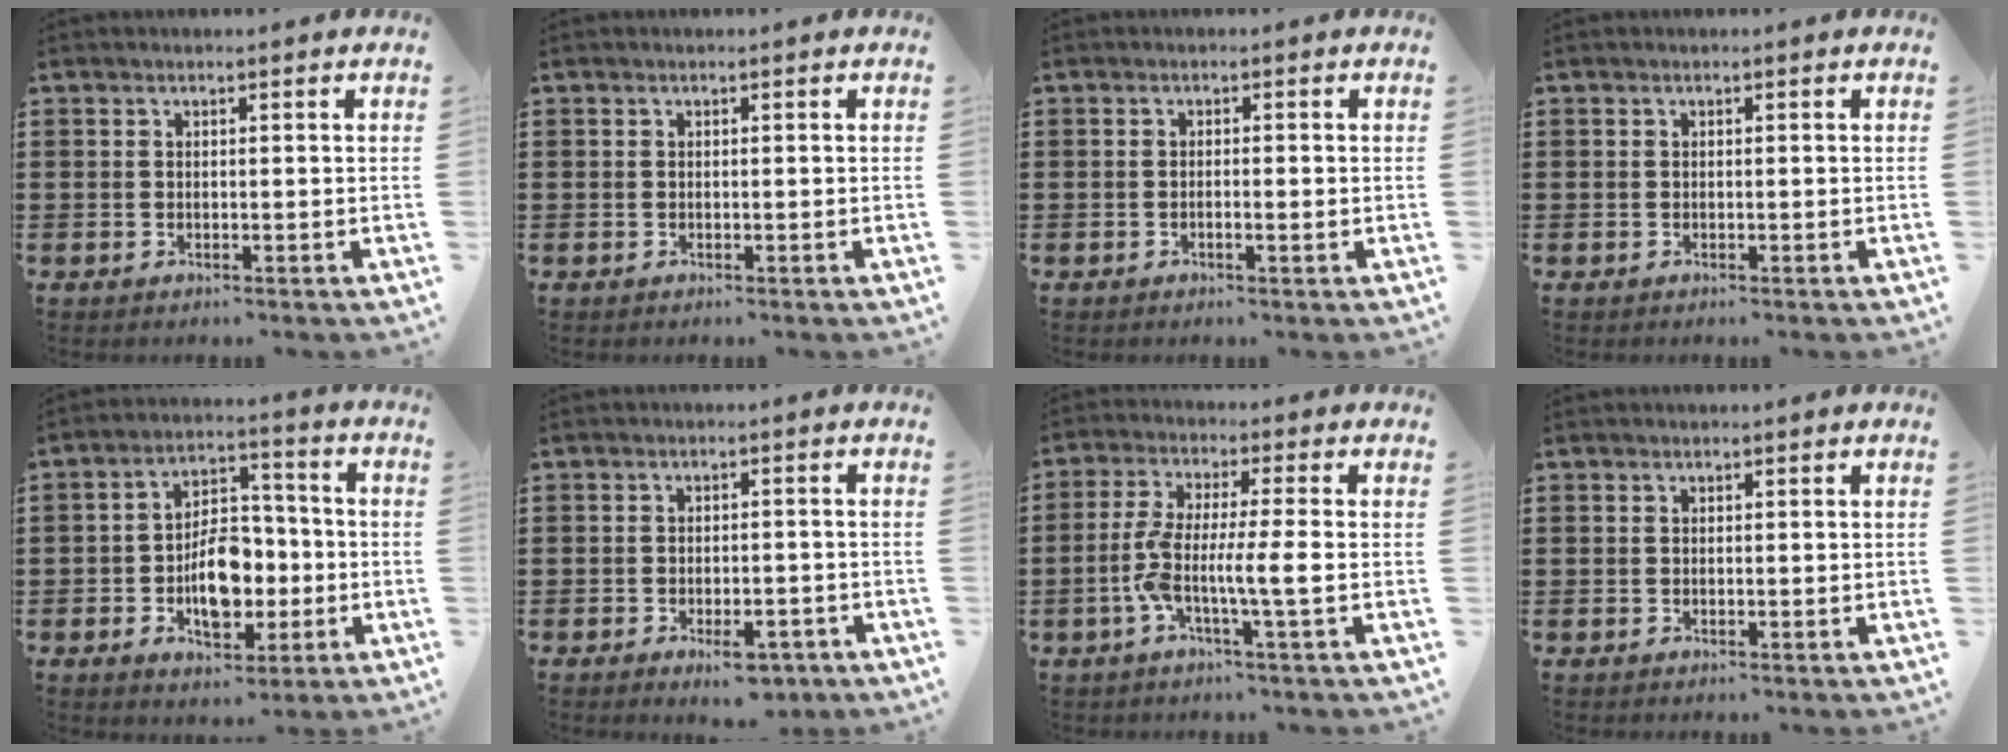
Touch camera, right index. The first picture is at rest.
{"total": 0.0}
{"total": 0.9, "force": [-0.4, -0.1, 0.8], "torque": [-0.014, -0.004, -0.007]}
{"total": 0.0}
{"total": 8.8, "force": [-1.9, 5.4, 6.6], "torque": [-0.090, 0.003, -0.038]}
{"total": 3.7, "force": [-2.7, 1.3, 2.1], "torque": [-0.033, 0.007, -0.050]}
{"total": 7.8, "force": [-2.2, 0.5, 7.5], "torque": [-0.158, -0.012, -0.051]}
{"total": 0.0}